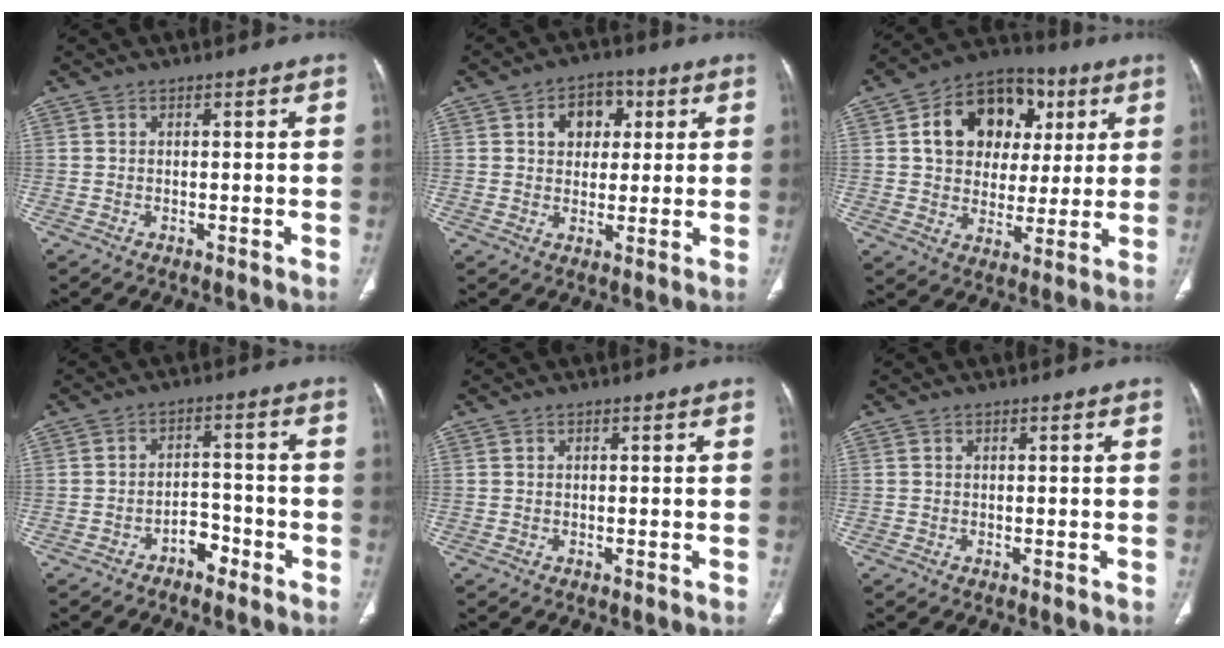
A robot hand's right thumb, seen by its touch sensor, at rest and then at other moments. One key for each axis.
{"total": 7.8, "fx": 2.4, "fy": 6.0, "fz": 4.3, "tx": -0.024, "ty": 0.001, "tz": 0.031}
{"total": 17.5, "fx": 5.2, "fy": 13.4, "fz": 10.0, "tx": -0.117, "ty": 0.010, "tz": 0.082}
{"total": 4.4, "fx": -2.8, "fy": 2.6, "fz": 2.0, "tx": -0.010, "ty": 0.031, "tz": -0.046}
{"total": 0.0}
{"total": 0.0}